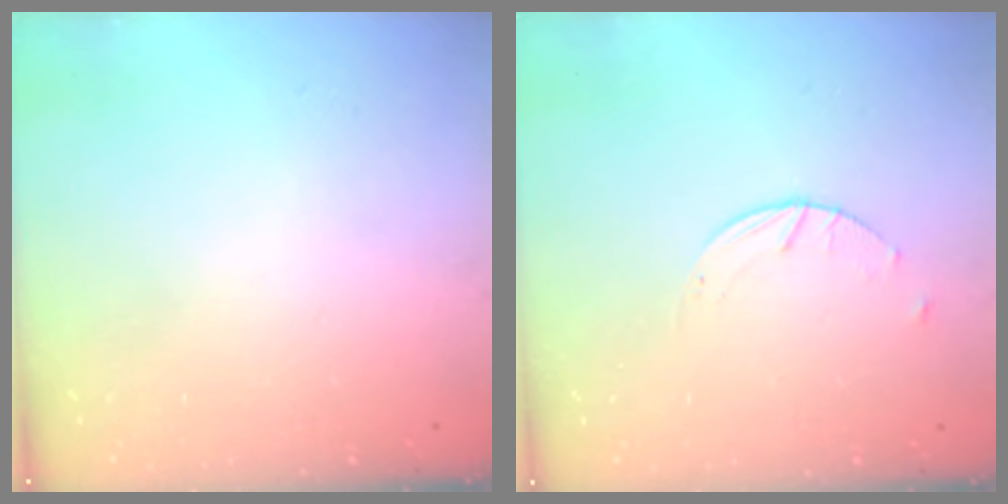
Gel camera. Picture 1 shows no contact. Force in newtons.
{"total": 2.6, "press": 2.6, "slide": 0.4}